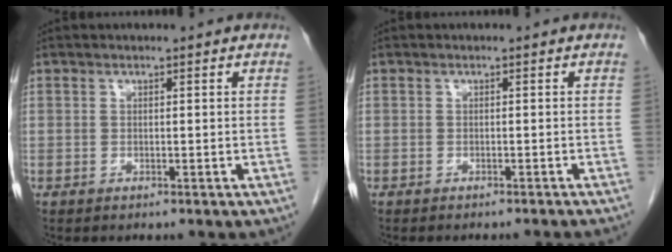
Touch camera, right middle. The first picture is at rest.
{"total": 4.9, "force": [-4.5, -0.6, 1.8], "torque": [-0.014, -0.011, -0.054]}